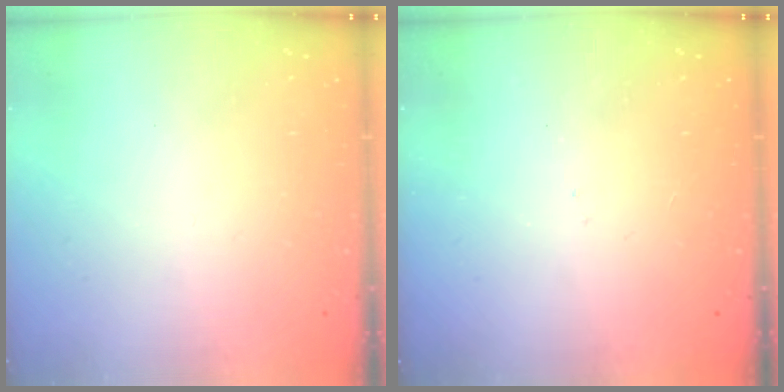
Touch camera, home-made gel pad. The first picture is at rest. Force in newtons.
{"total": 3.1, "press": 3.0, "slide": 0.6}